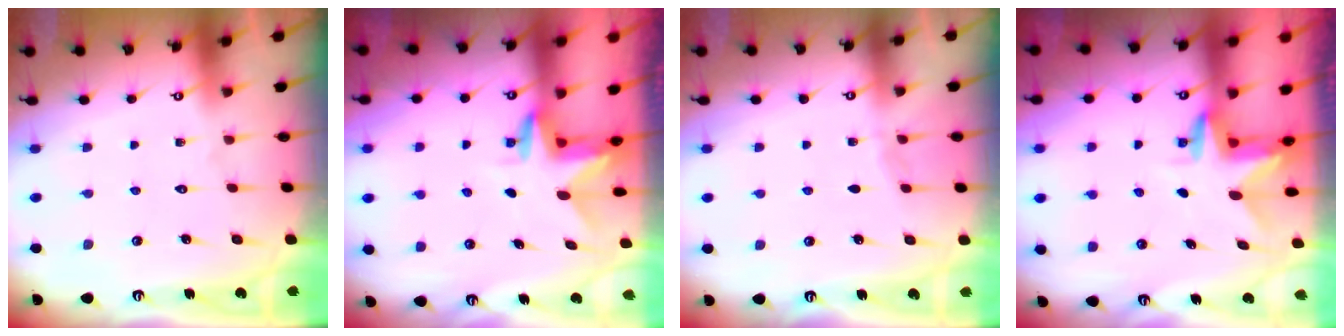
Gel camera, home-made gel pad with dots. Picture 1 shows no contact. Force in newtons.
{"total": 3.0, "press": 3.0, "slide": 0.2}
{"total": 1.0, "press": 1.0, "slide": 0.3}
{"total": 3.0, "press": 3.0, "slide": 0.2}